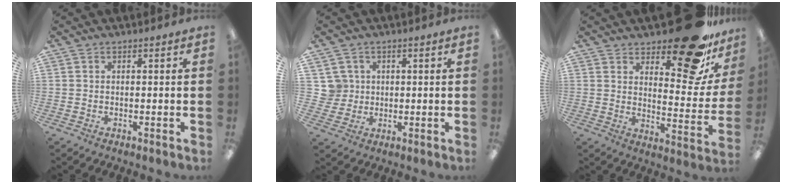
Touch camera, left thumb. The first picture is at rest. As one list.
[{"total": 5.3, "force": [1.7, 5.0, 0.2], "torque": [-0.009, 0.005, 0.033]}, {"total": 20.0, "force": [14.1, 7.1, 12.2], "torque": [-0.154, -0.100, 0.230]}]